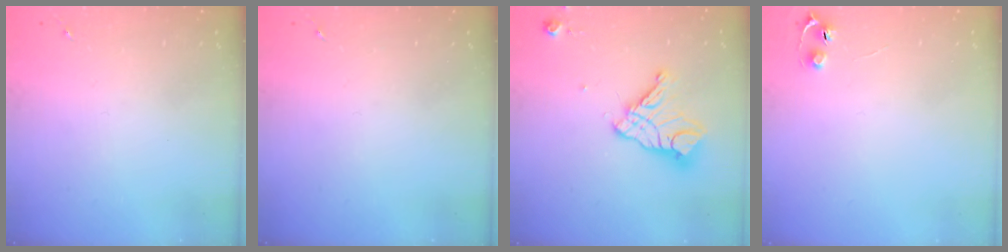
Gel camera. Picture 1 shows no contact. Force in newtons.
{"total": 0.0}
{"total": 14.6, "press": 14.5, "slide": 1.4}
{"total": 4.0, "press": 4.0, "slide": 0.5}